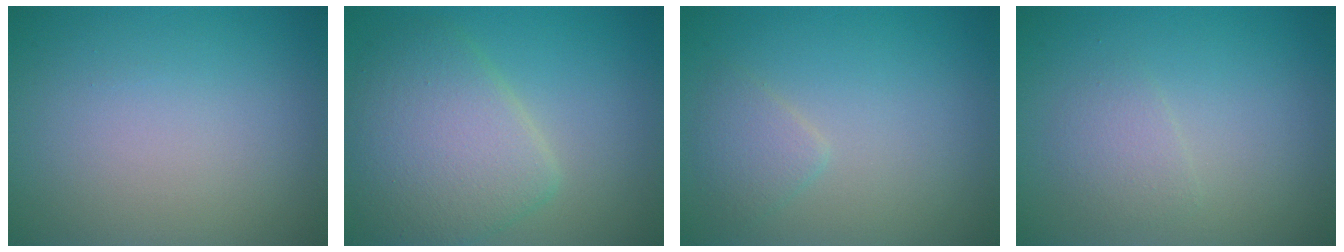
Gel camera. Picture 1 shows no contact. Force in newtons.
{"total": 6.1, "press": 6.1, "slide": 0.4}
{"total": 1.6, "press": 1.6, "slide": 0.1}
{"total": 1.6, "press": 1.6, "slide": 0.1}